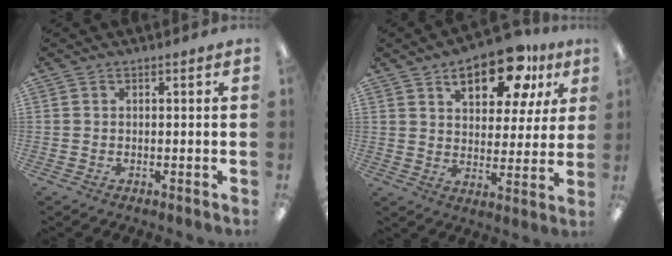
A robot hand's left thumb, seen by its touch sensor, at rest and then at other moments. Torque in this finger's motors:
{"motor_torque": [0.36, 0.45, -0.09, -0.04, 0.09]}